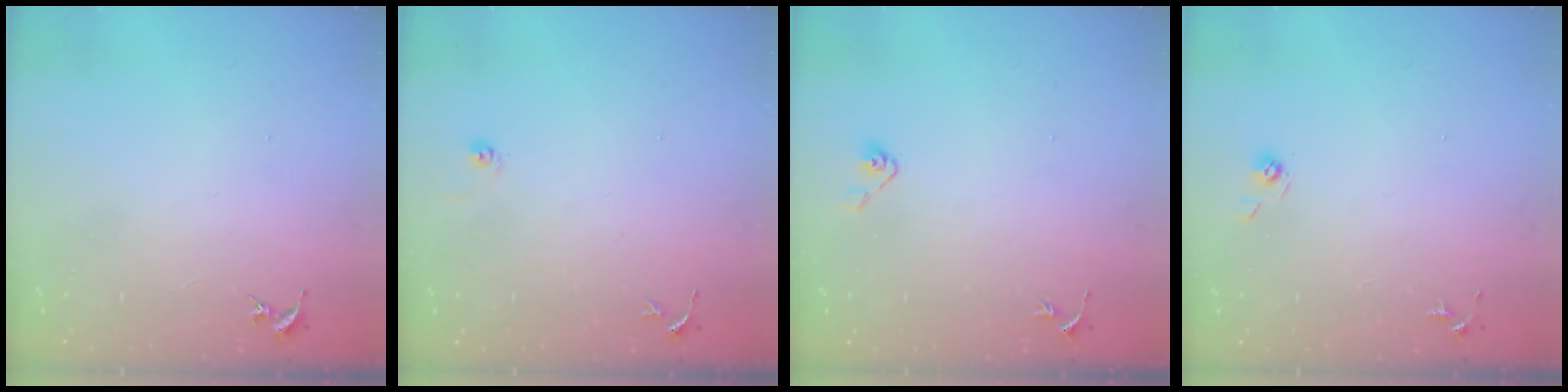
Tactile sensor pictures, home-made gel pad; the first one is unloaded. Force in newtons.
{"total": 5.1, "press": 5.0, "slide": 0.4}
{"total": 4.1, "press": 3.7, "slide": 1.7}
{"total": 4.7, "press": 4.4, "slide": 1.5}